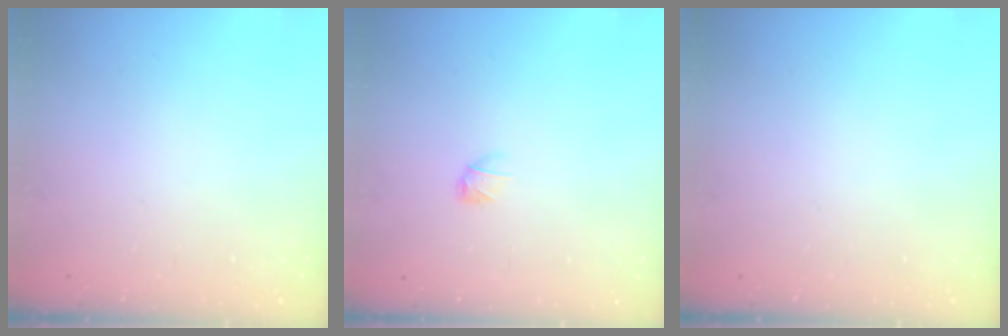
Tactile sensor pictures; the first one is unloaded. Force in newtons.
{"total": 2.6, "press": 2.5, "slide": 0.6}
{"total": 0.0}